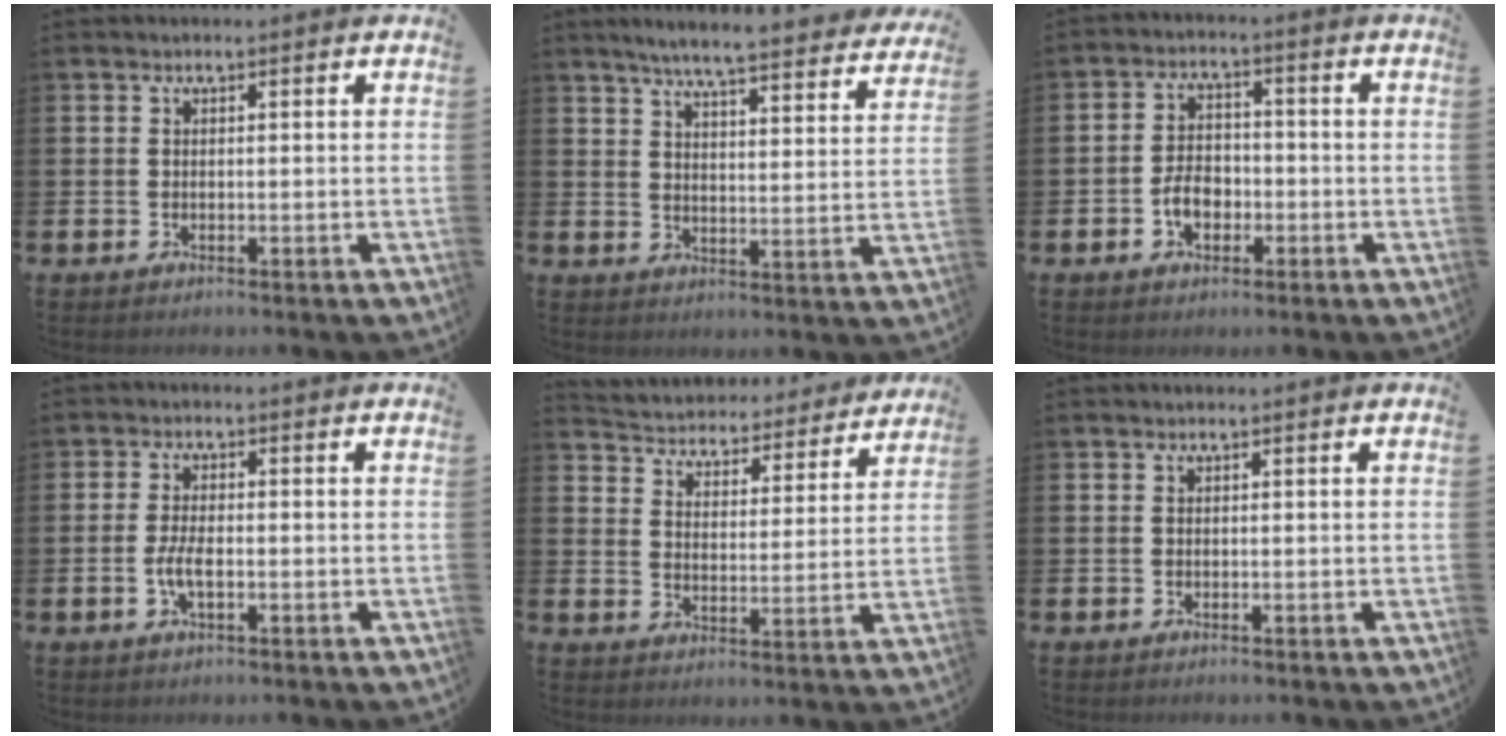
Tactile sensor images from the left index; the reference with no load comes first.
{"total": 6.3, "force": [5.9, 0.0, 2.0], "torque": [-0.045, -0.046, 0.098]}
{"total": 4.2, "force": [-1.6, 2.9, 2.6], "torque": [-0.036, 0.001, -0.035]}
{"total": 3.3, "force": [-0.8, 1.3, 2.9], "torque": [-0.053, -0.003, -0.018]}
{"total": 4.2, "force": [4.1, 1.2, 0.1], "torque": [-0.020, -0.043, 0.062]}
{"total": 0.0}